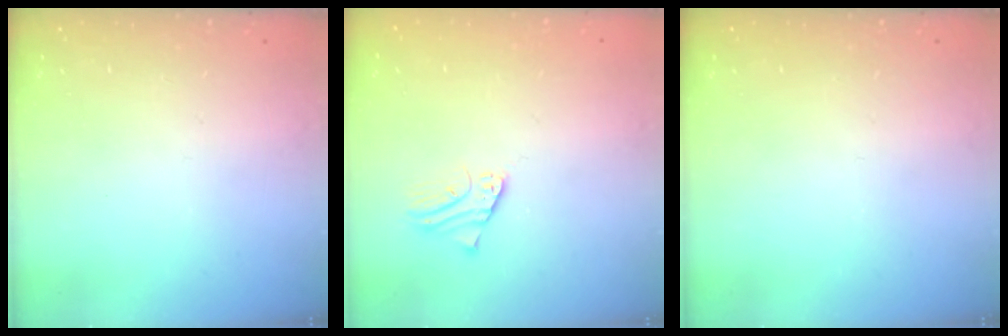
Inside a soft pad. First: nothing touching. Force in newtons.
{"total": 1.8, "press": 1.7, "slide": 0.1}
{"total": 0.0}